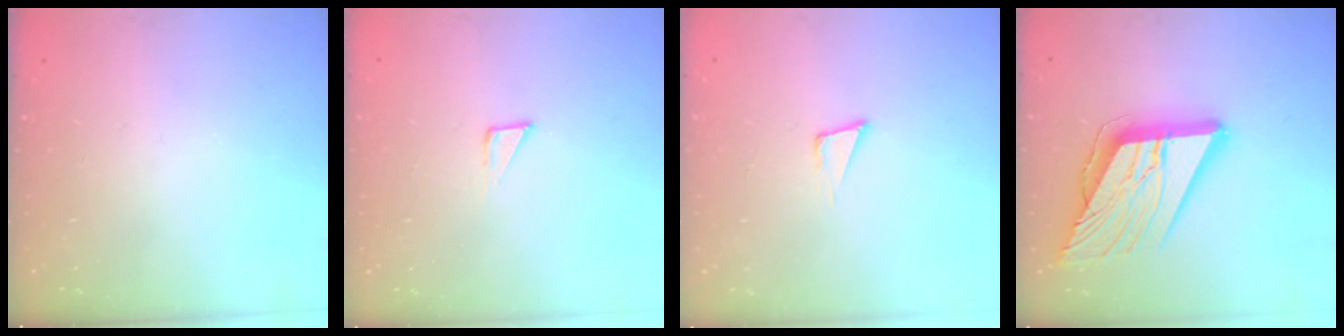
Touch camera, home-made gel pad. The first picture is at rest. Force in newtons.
{"total": 2.1, "press": 2.1, "slide": 0.1}
{"total": 3.9, "press": 2.6, "slide": 2.9}
{"total": 24.5, "press": 24.3, "slide": 3.0}